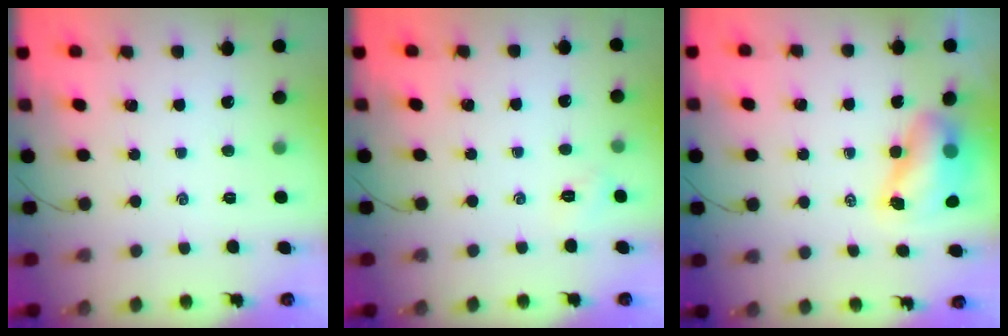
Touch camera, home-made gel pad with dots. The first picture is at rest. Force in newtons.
{"total": 2.5, "press": 2.4, "slide": 0.7}
{"total": 8.0, "press": 7.9, "slide": 1.4}